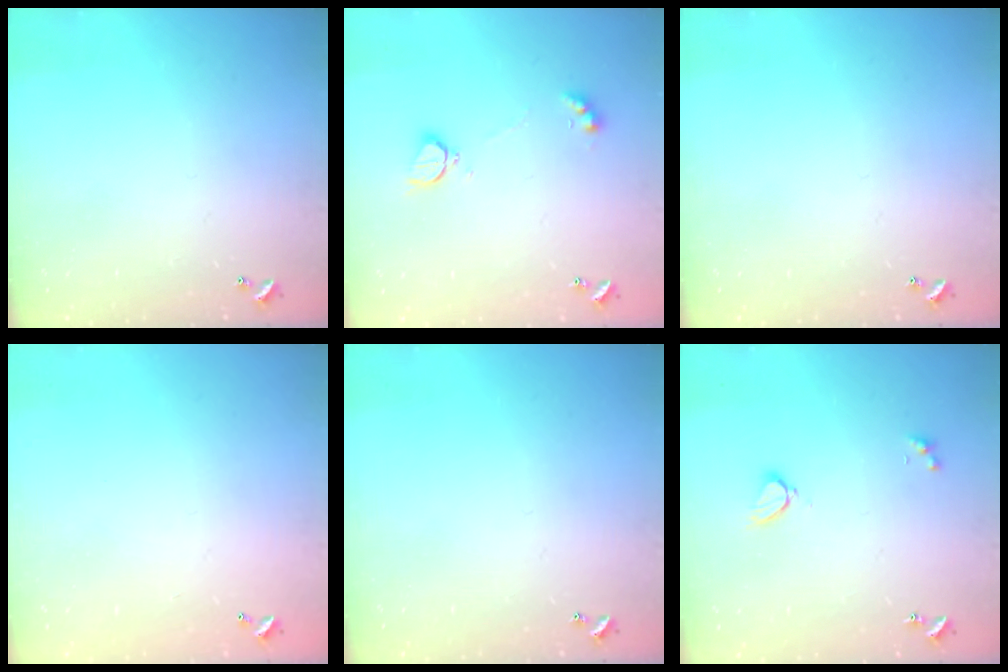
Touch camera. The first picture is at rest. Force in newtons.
{"total": 2.3, "press": 2.3, "slide": 0.5}
{"total": 0.0}
{"total": 2.9, "press": 2.9, "slide": 0.1}
{"total": 0.0}
{"total": 2.2, "press": 2.2, "slide": 0.3}